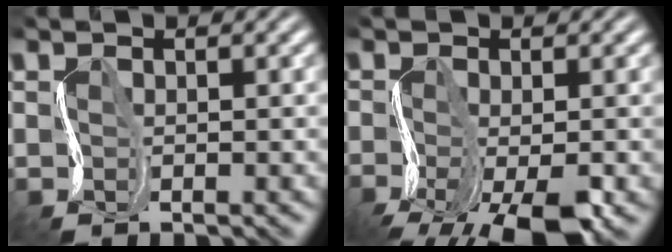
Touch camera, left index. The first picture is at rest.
{"total": 7.6, "force": [-4.2, 2.4, 5.9], "torque": [-0.111, -0.016, -0.076]}